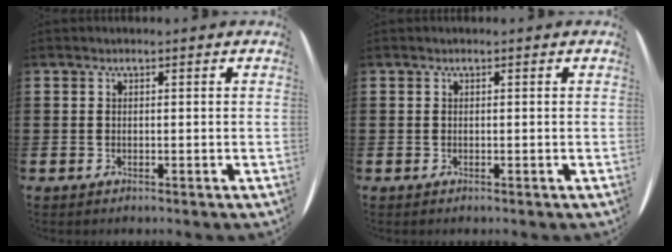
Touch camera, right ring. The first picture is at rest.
{"total": 0.0}